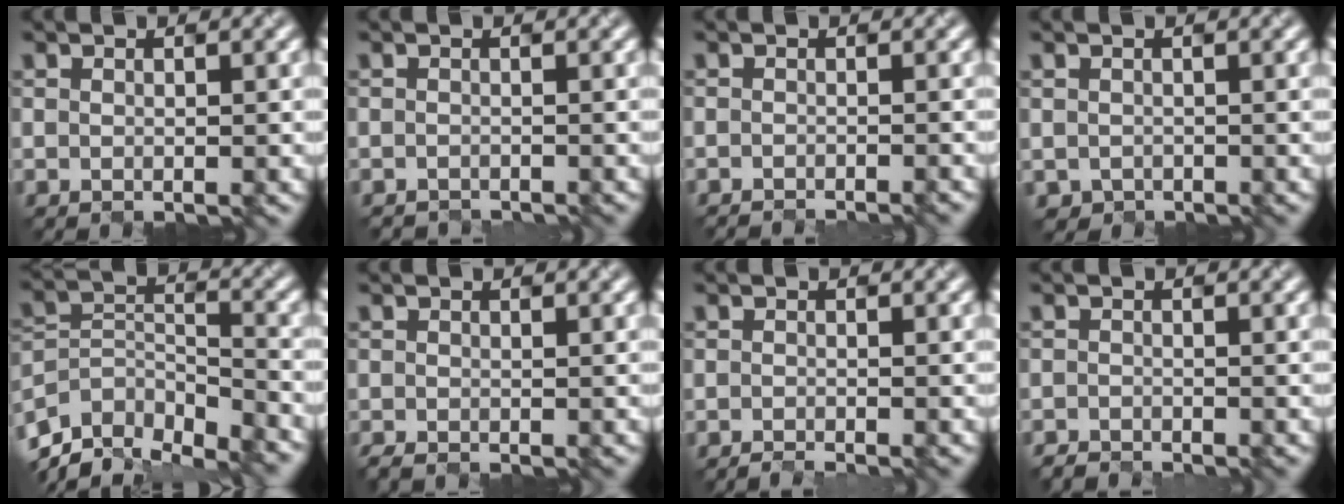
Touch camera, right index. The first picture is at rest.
{"total": 0.6, "force": [-0.5, -0.1, -0.4], "torque": [0.008, -0.007, -0.021]}
{"total": 1.1, "force": [-0.8, 0.5, 0.6], "torque": [0.016, -0.007, -0.023]}
{"total": 0.7, "force": [-0.1, 0.4, -0.6], "torque": [0.008, -0.005, 0.003]}
{"total": 9.2, "force": [-7.9, 3.3, 3.4], "torque": [-0.067, -0.011, -0.134]}
{"total": 0.0}
{"total": 1.1, "force": [-0.4, 0.6, 0.8], "torque": [0.005, -0.005, -0.017]}
{"total": 0.9, "force": [-0.8, -0.2, -0.4], "torque": [0.009, -0.004, -0.020]}